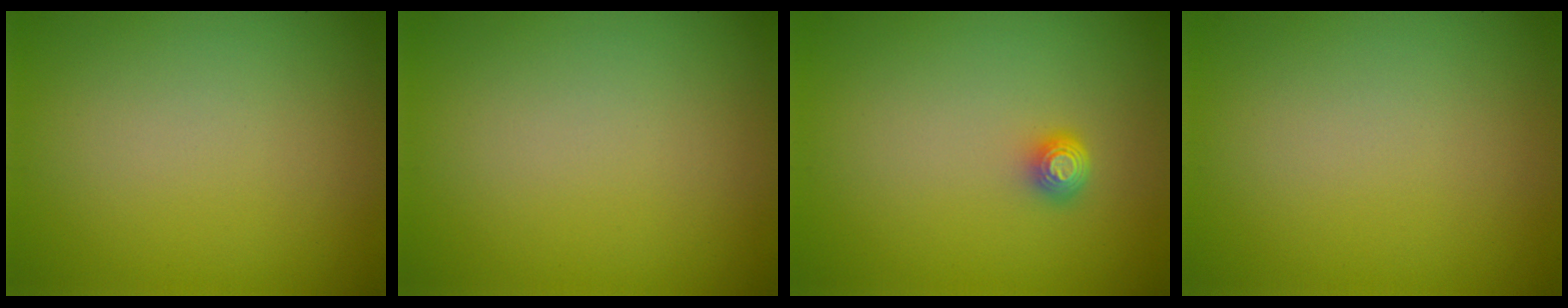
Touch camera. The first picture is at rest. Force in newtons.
{"total": 0.0}
{"total": 1.5, "press": 1.2, "slide": 0.9}
{"total": 0.0}